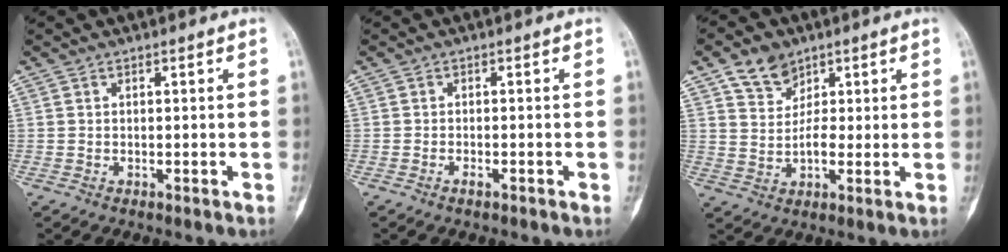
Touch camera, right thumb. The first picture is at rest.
{"total": 1.3, "force": [-0.9, 0.6, 0.7], "torque": [-0.011, 0.004, -0.017]}
{"total": 7.0, "force": [3.7, 5.3, 2.8], "torque": [-0.019, -0.017, 0.067]}